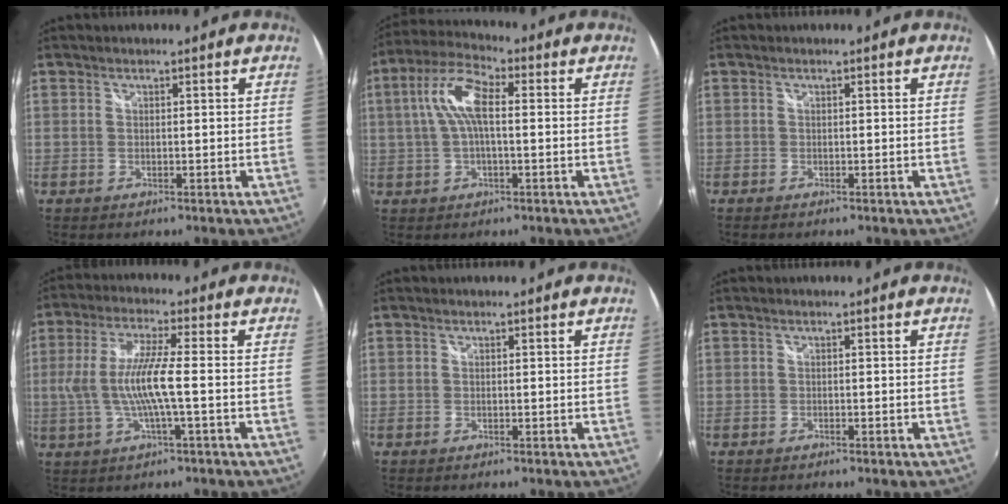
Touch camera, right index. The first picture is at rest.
{"total": 8.8, "force": [0.9, 3.1, 8.2], "torque": [-0.171, 0.020, 0.016]}
{"total": 0.5, "force": [-0.5, 0.1, 0.1], "torque": [-0.005, -0.004, -0.009]}
{"total": 9.6, "force": [-1.2, 0.7, 9.5], "torque": [-0.191, -0.003, -0.019]}
{"total": 0.0}
{"total": 0.6, "force": [-0.6, 0.2, 0.2], "torque": [-0.006, -0.003, -0.011]}